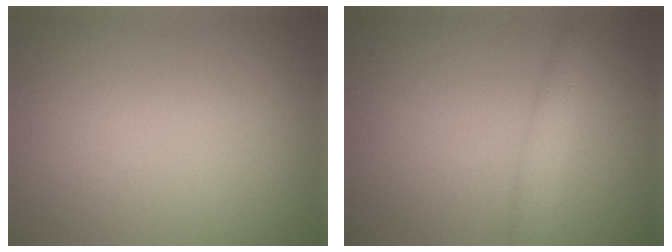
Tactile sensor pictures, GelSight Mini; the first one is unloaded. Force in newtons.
{"total": 1.8, "press": 1.7, "slide": 0.2}